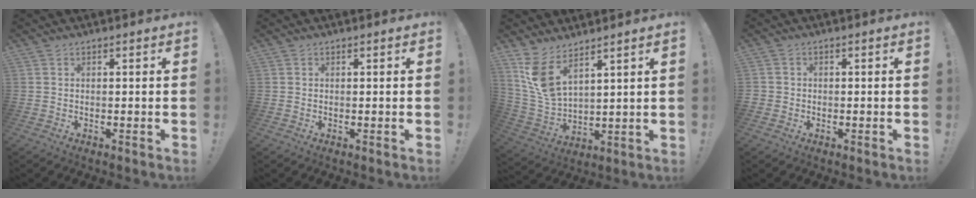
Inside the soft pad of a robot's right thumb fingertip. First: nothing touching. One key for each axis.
{"total": 0.9, "fx": 0.6, "fy": 0.6, "fz": -0.4, "tx": 0.014, "ty": 0.000, "tz": 0.009}
{"total": 9.8, "fx": 6.9, "fy": 3.9, "fz": 5.7, "tx": -0.117, "ty": -0.055, "tz": 0.135}
{"total": 1.7, "fx": -0.1, "fy": 1.7, "fz": 0.3, "tx": -0.003, "ty": 0.007, "tz": -0.003}